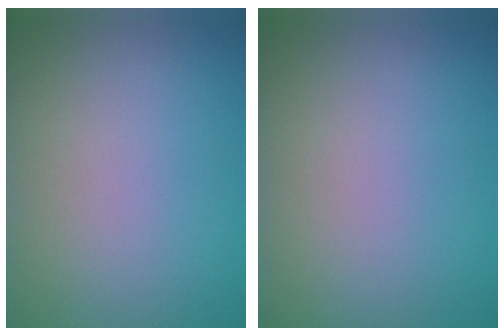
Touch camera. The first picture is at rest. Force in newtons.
{"total": 0.0}